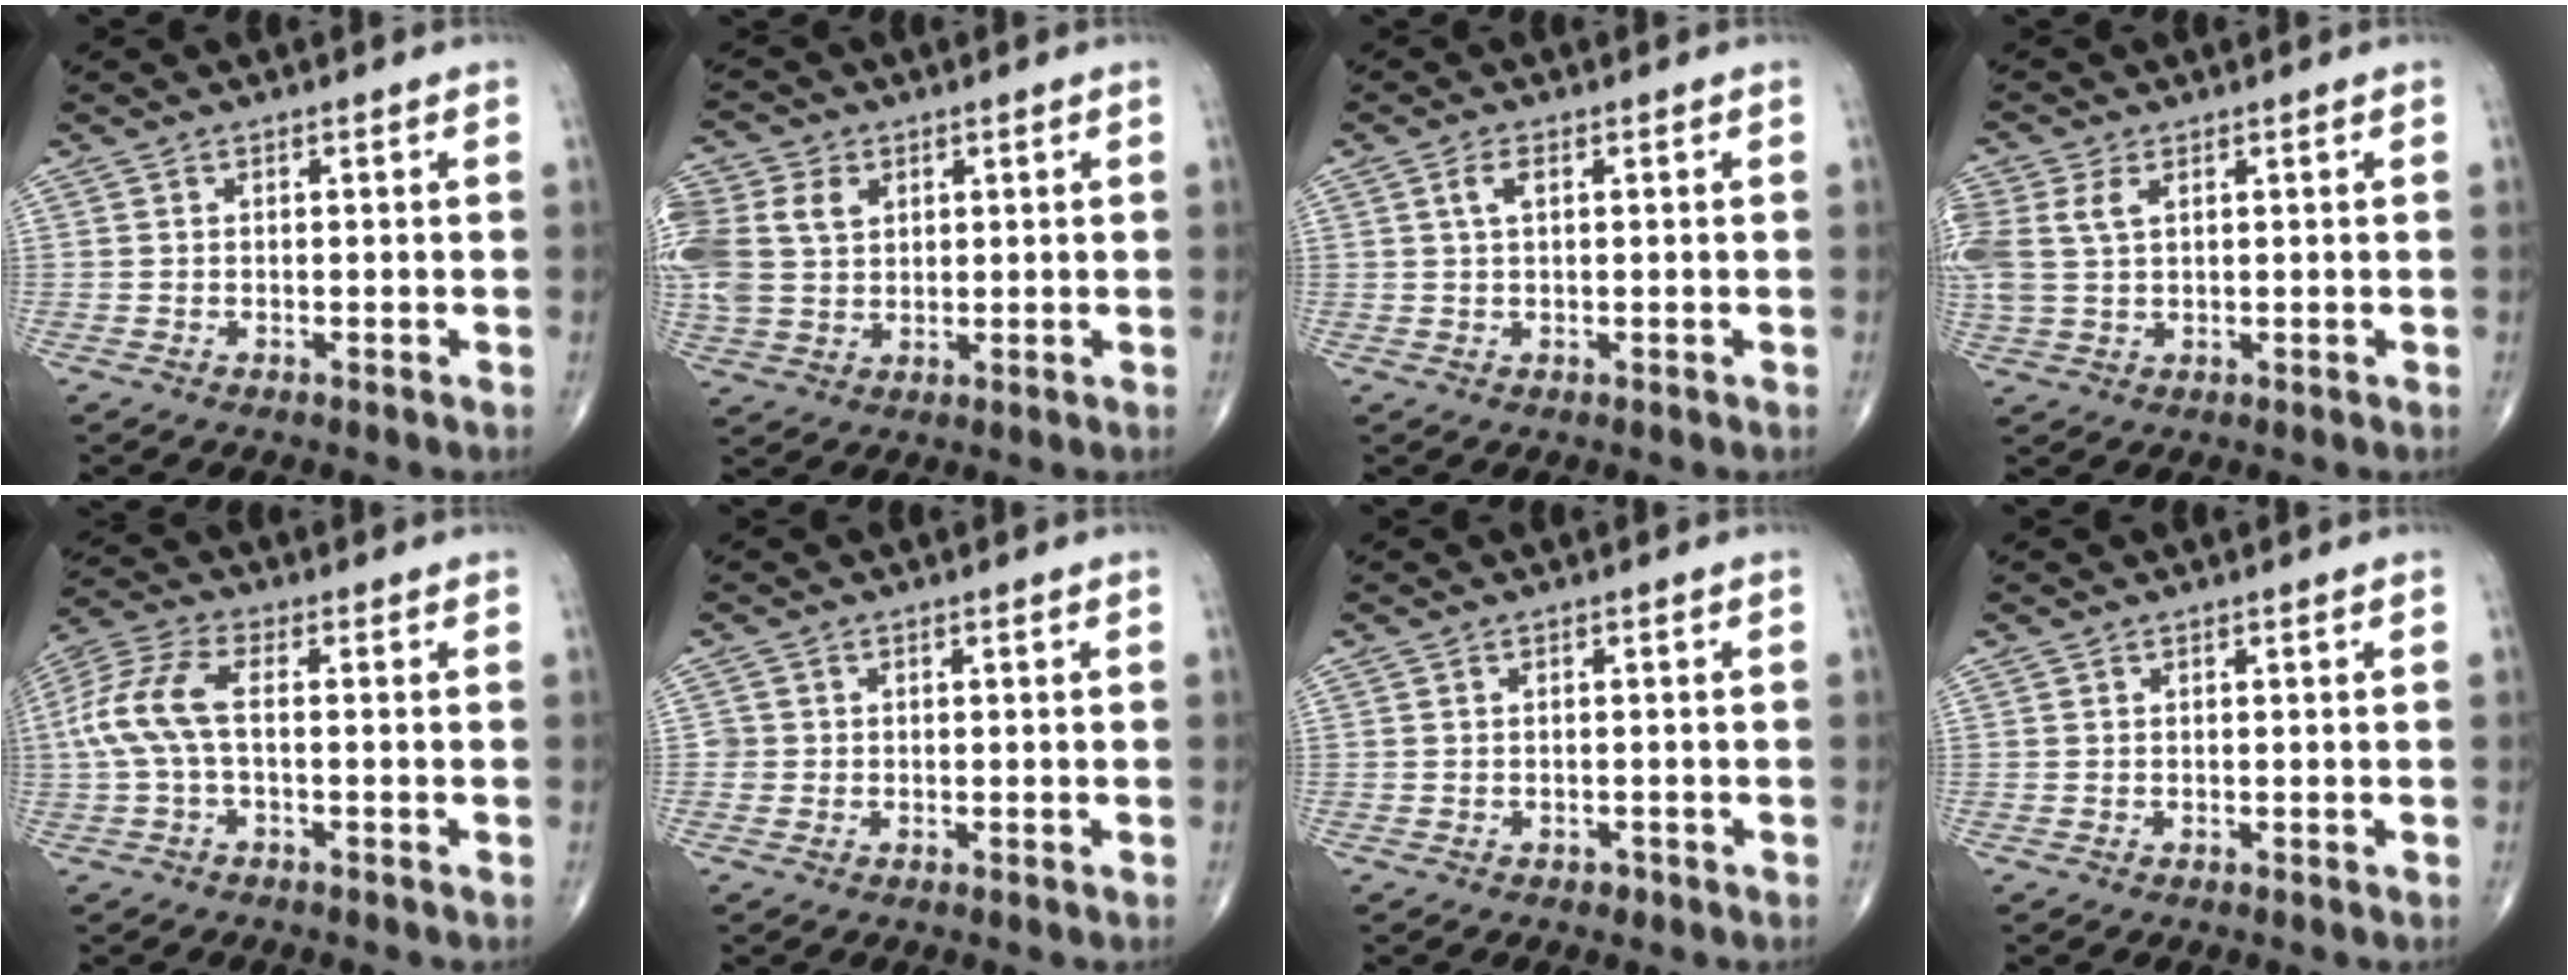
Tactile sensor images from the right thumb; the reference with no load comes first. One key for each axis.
{"total": 13.1, "fx": 3.4, "fy": 9.9, "fz": 7.7, "tx": -0.189, "ty": 0.007, "tz": 0.067}
{"total": 2.4, "fx": 0.7, "fy": 1.0, "fz": 2.0, "tx": -0.042, "ty": 0.007, "tz": 0.015}
{"total": 6.9, "fx": 2.0, "fy": 4.2, "fz": 5.1, "tx": -0.141, "ty": 0.012, "tz": 0.048}
{"total": 8.9, "fx": -0.4, "fy": 3.9, "fz": 8.0, "tx": -0.199, "ty": 0.026, "tz": -0.011}
{"total": 1.3, "fx": -0.2, "fy": 1.3, "fz": 0.0, "tx": 0.009, "ty": 0.006, "tz": -0.007}
{"total": 1.0, "fx": -0.7, "fy": 0.7, "fz": 0.3, "tx": -0.002, "ty": 0.001, "tz": -0.011}
{"total": 0.0}